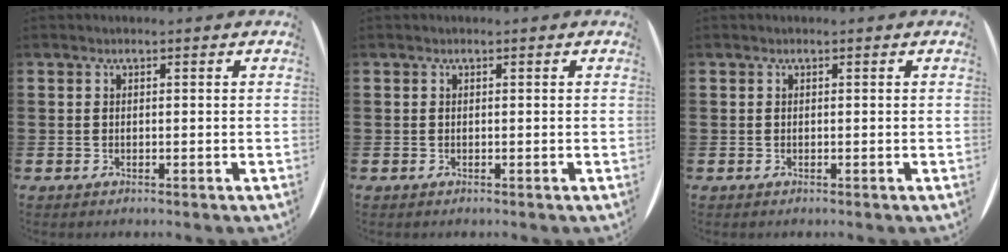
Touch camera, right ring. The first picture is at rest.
{"total": 0.0}
{"total": 0.0}